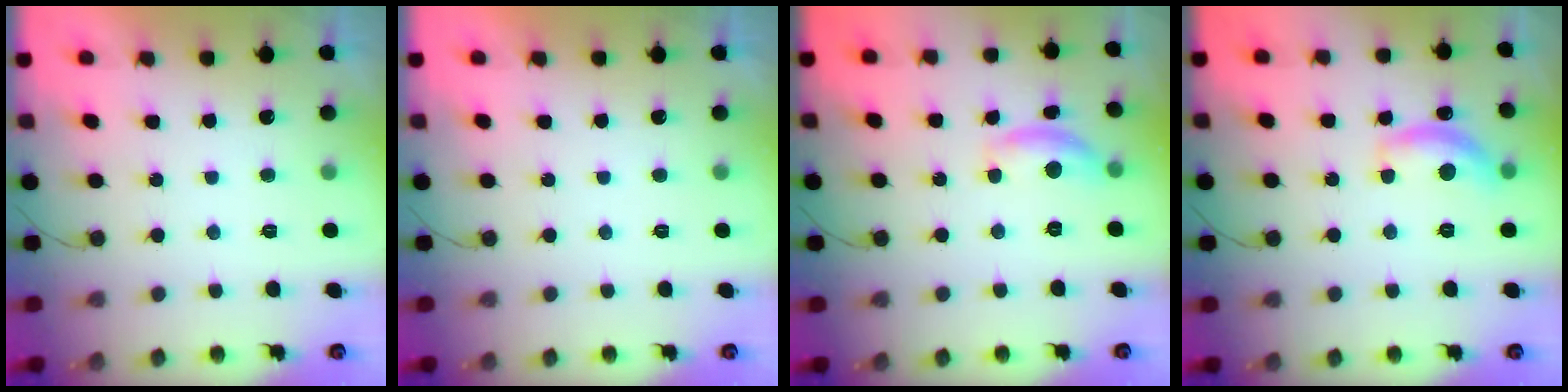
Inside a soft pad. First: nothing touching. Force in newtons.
{"total": 0.0}
{"total": 10.3, "press": 10.3, "slide": 0.6}
{"total": 12.6, "press": 12.6, "slide": 0.8}